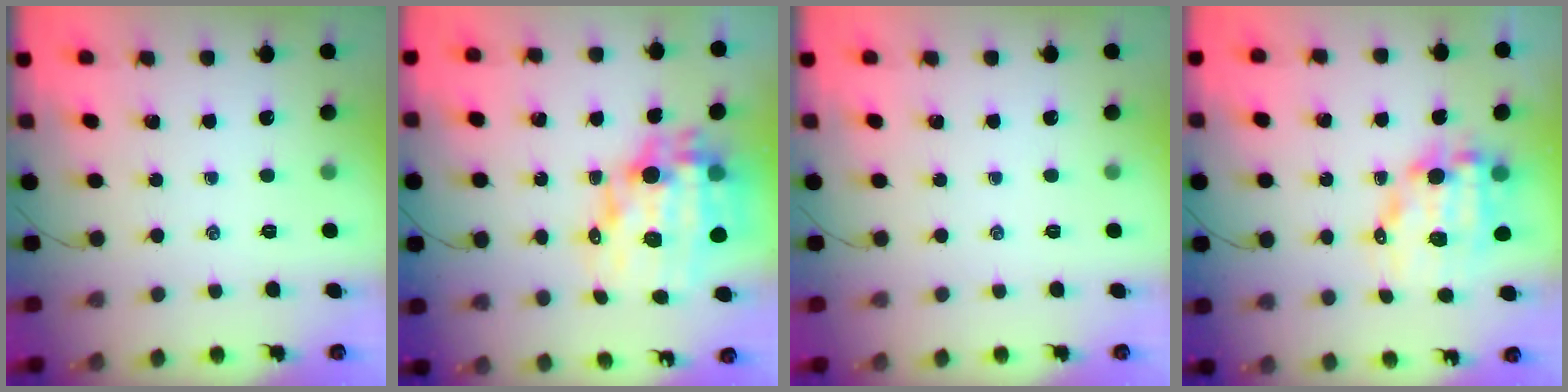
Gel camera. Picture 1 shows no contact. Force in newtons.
{"total": 17.7, "press": 17.2, "slide": 4.3}
{"total": 0.0}
{"total": 10.6, "press": 10.2, "slide": 2.8}